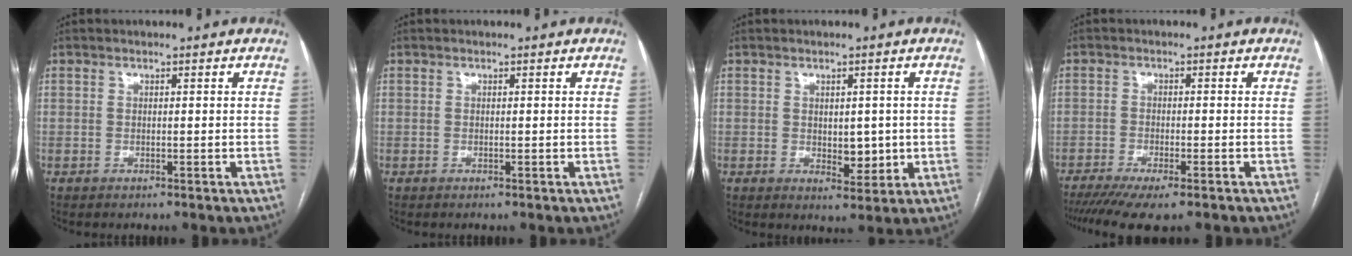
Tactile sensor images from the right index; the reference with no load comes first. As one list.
[{"total": 0.0}, {"total": 4.5, "force": [0.0, 2.4, 3.8], "torque": [-0.049, -0.005, 0.011]}, {"total": 9.4, "force": [-7.2, 1.3, 5.9], "torque": [-0.088, -0.017, -0.112]}]